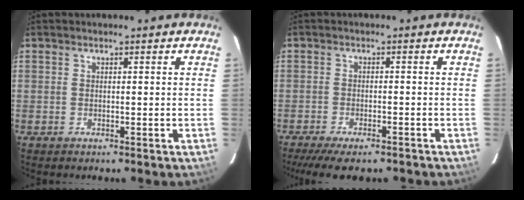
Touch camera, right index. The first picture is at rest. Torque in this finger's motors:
{"motor_torque": [1.10, -1.05, 0.47, 0.10]}